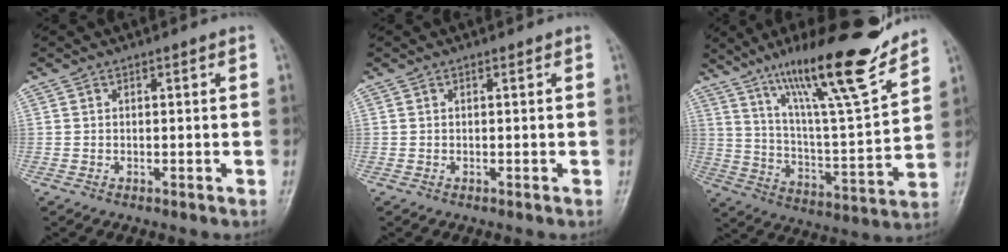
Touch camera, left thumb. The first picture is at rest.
{"total": 0.0}
{"total": 21.4, "force": [15.5, 2.6, 14.6], "torque": [-0.209, -0.078, 0.261]}